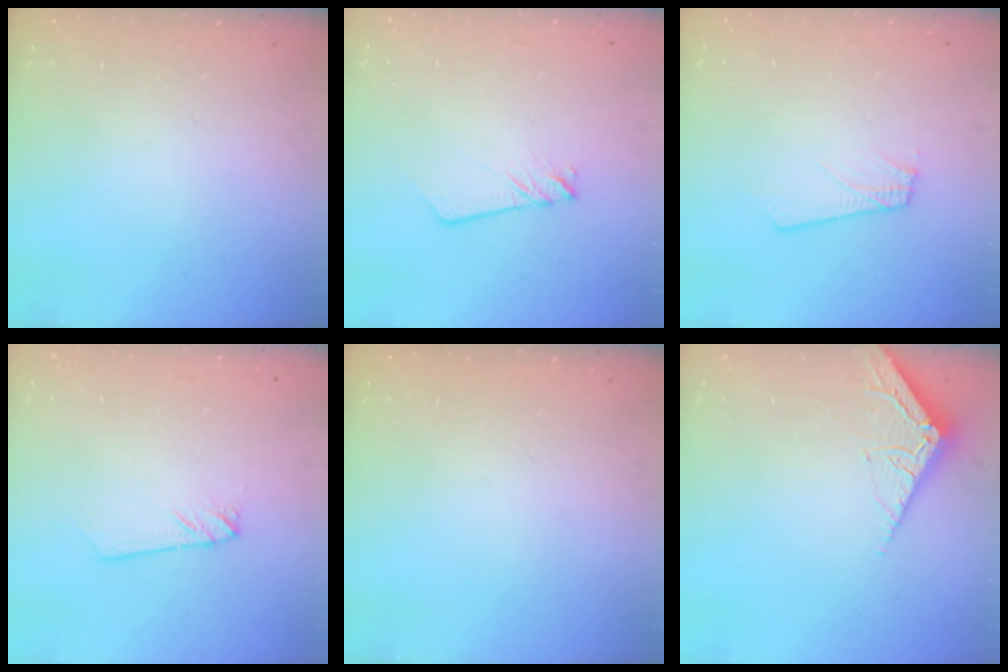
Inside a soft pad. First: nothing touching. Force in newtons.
{"total": 2.1, "press": 2.1, "slide": 0.1}
{"total": 1.9, "press": 1.9, "slide": 0.1}
{"total": 1.4, "press": 1.4, "slide": 0.1}
{"total": 0.0}
{"total": 3.8, "press": 3.8, "slide": 0.3}